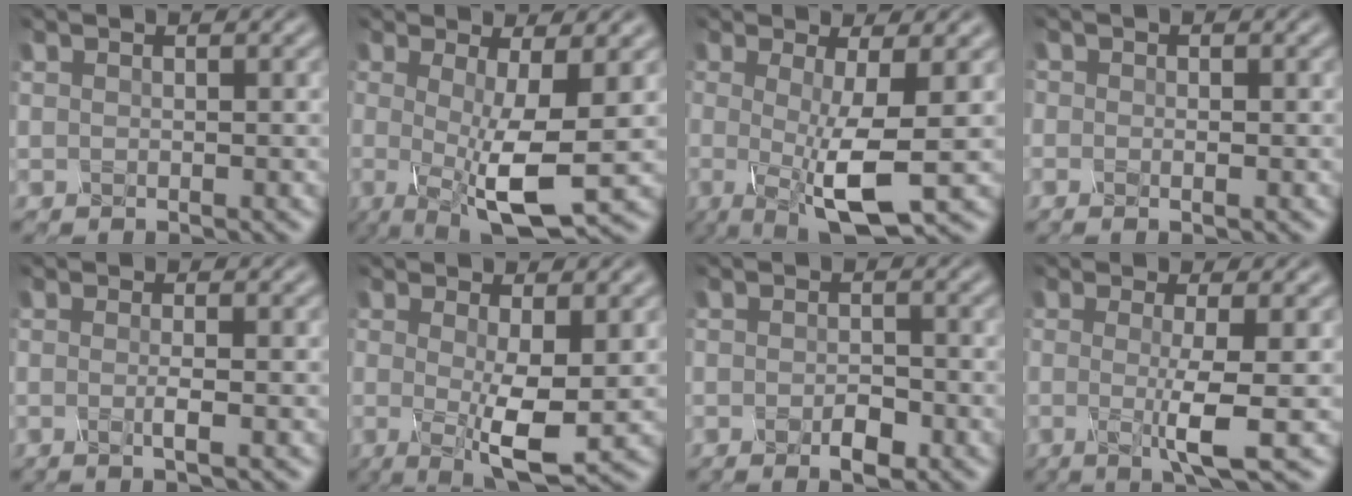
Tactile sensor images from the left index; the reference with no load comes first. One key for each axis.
{"total": 7.8, "fx": -1.4, "fy": 1.9, "fz": 7.4, "tx": -0.120, "ty": -0.011, "tz": -0.025}
{"total": 6.9, "fx": -1.5, "fy": 1.5, "fz": 6.6, "tx": -0.104, "ty": -0.007, "tz": -0.029}
{"total": 1.0, "fx": -0.2, "fy": 0.5, "fz": 0.8, "tx": -0.012, "ty": -0.002, "tz": -0.003}
{"total": 1.6, "fx": -0.7, "fy": 0.3, "fz": 1.5, "tx": -0.024, "ty": 0.000, "tz": -0.017}
{"total": 5.8, "fx": -0.6, "fy": 1.3, "fz": 5.6, "tx": -0.088, "ty": -0.015, "tz": -0.010}
{"total": 2.5, "fx": -1.6, "fy": 1.0, "fz": 1.6, "tx": -0.030, "ty": -0.006, "tz": -0.025}
{"total": 4.3, "fx": -1.2, "fy": 0.4, "fz": 4.1, "tx": -0.073, "ty": -0.011, "tz": -0.022}